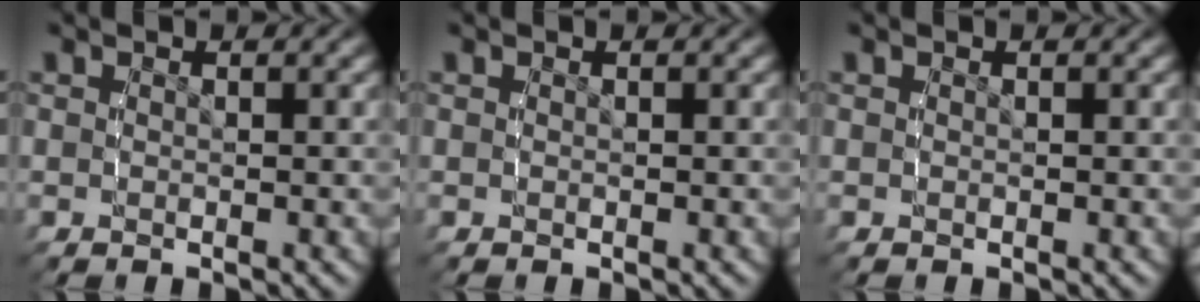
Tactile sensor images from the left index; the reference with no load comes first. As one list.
[{"total": 0.0}, {"total": 0.0}]